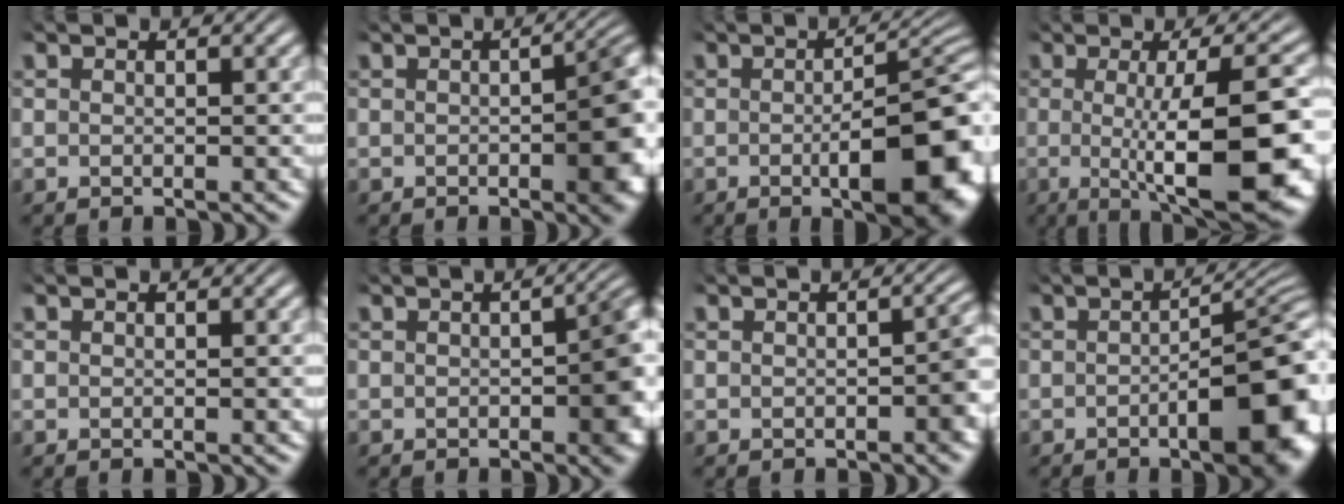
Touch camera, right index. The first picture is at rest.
{"total": 6.3, "force": [-0.8, 2.5, 5.8], "torque": [-0.053, 0.005, -0.017]}
{"total": 10.9, "force": [-3.0, 4.0, 9.7], "torque": [-0.105, -0.004, -0.048]}
{"total": 12.1, "force": [-2.0, 3.1, 11.5], "torque": [-0.154, -0.007, -0.018]}
{"total": 0.0}
{"total": 5.5, "force": [-0.8, 2.3, 4.9], "torque": [-0.047, 0.000, -0.013]}
{"total": 2.1, "force": [-0.7, 0.7, 1.8], "torque": [-0.023, -0.001, -0.010]}
{"total": 9.7, "force": [-3.0, 3.6, 8.5], "torque": [-0.081, 0.007, -0.053]}